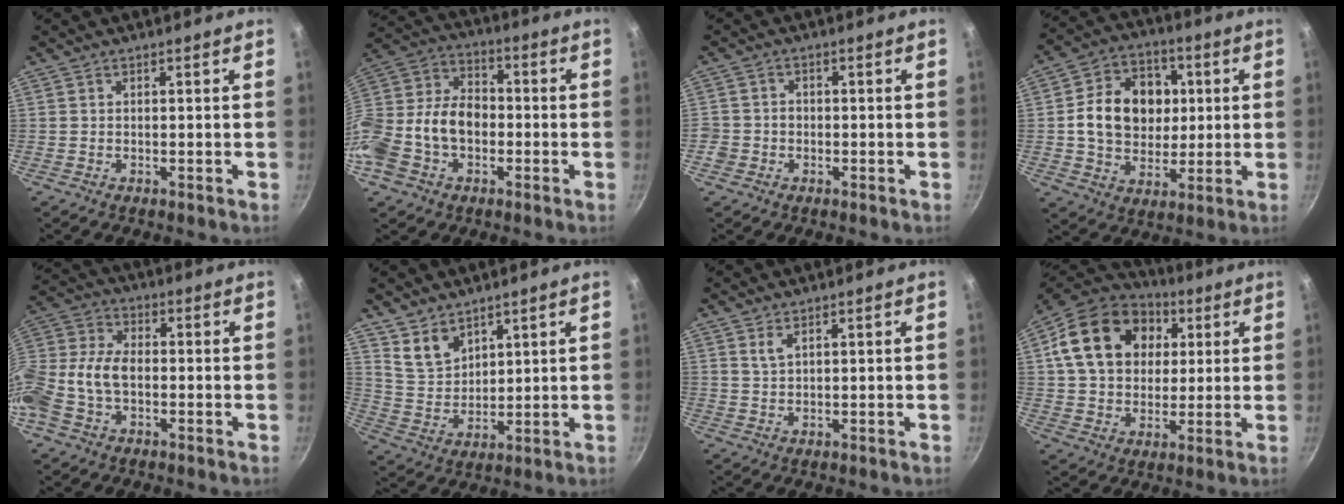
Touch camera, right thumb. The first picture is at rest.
{"total": 18.8, "force": [-3.7, 13.7, 12.4], "torque": [-0.235, 0.058, -0.076]}
{"total": 3.1, "force": [-1.1, 2.8, 0.9], "torque": [-0.007, 0.015, -0.022]}
{"total": 15.8, "force": [1.8, 12.7, 9.3], "torque": [-0.116, 0.015, 0.026]}
{"total": 12.6, "force": [-2.5, 8.2, 9.2], "torque": [-0.184, 0.036, -0.065]}
{"total": 7.3, "force": [5.1, 4.4, 2.8], "torque": [-0.033, -0.031, 0.109]}
{"total": 2.0, "force": [1.2, 0.9, 1.4], "torque": [-0.026, -0.007, 0.025]}
{"total": 20.8, "force": [5.4, 15.8, 12.3], "torque": [-0.193, 0.015, 0.085]}